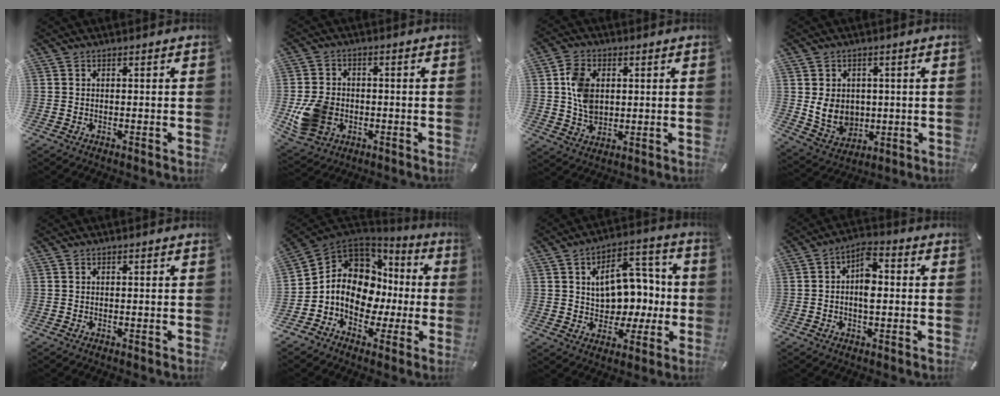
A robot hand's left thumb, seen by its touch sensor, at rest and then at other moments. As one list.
[{"total": 10.0, "force": [-2.2, 8.2, 5.3], "torque": [-0.112, 0.010, -0.038]}, {"total": 8.4, "force": [1.3, 6.6, 5.0], "torque": [-0.108, 0.003, 0.022]}, {"total": 7.9, "force": [1.1, 7.1, 3.2], "torque": [-0.078, -0.011, 0.020]}, {"total": 0.0}, {"total": 13.0, "force": [-0.8, 11.0, 6.8], "torque": [-0.143, -0.013, -0.013]}, {"total": 13.6, "force": [1.5, 10.8, 8.1], "torque": [-0.104, -0.005, 0.036]}, {"total": 6.4, "force": [-0.3, 3.6, 5.2], "torque": [-0.087, 0.009, -0.009]}]